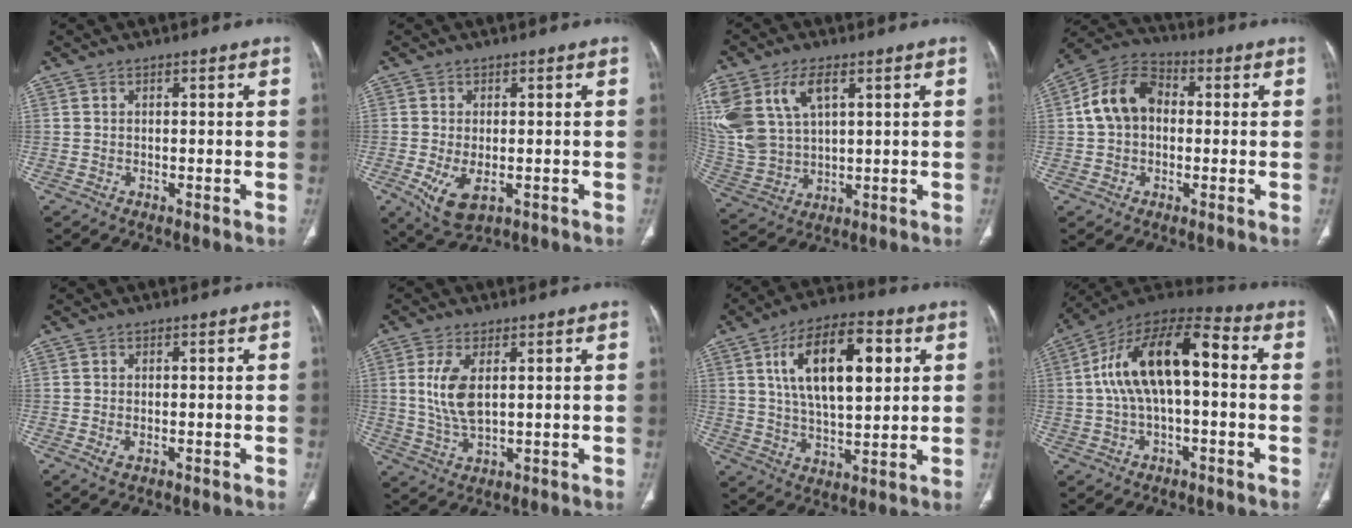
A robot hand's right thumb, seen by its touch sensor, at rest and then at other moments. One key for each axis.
{"total": 6.6, "fx": -2.0, "fy": 3.4, "fz": 5.3, "tx": -0.103, "ty": -0.013, "tz": -0.022}
{"total": 17.1, "fx": 6.7, "fy": 10.5, "fz": 11.8, "tx": -0.273, "ty": -0.008, "tz": 0.140}
{"total": 11.1, "fx": 0.8, "fy": 8.3, "fz": 7.4, "tx": -0.123, "ty": 0.029, "tz": 0.002}
{"total": 1.4, "fx": -0.5, "fy": 0.7, "fz": 1.1, "tx": -0.026, "ty": -0.005, "tz": -0.005}
{"total": 7.7, "fx": 1.6, "fy": 3.5, "fz": 6.6, "tx": -0.146, "ty": -0.011, "tz": 0.041}
{"total": 17.8, "fx": 5.4, "fy": 8.2, "fz": 14.9, "tx": -0.228, "ty": -0.004, "tz": 0.093}
{"total": 17.4, "fx": 1.3, "fy": 8.1, "fz": 15.3, "tx": -0.271, "ty": 0.050, "tz": 0.015}